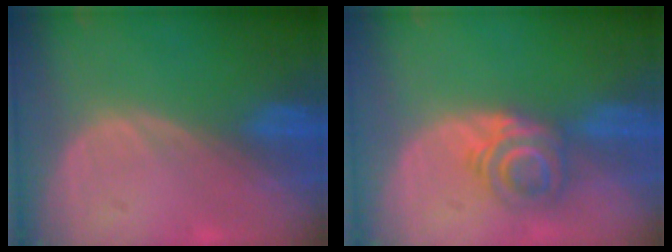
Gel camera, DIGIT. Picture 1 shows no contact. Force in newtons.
{"total": 6.2, "press": 5.3, "slide": 3.3}